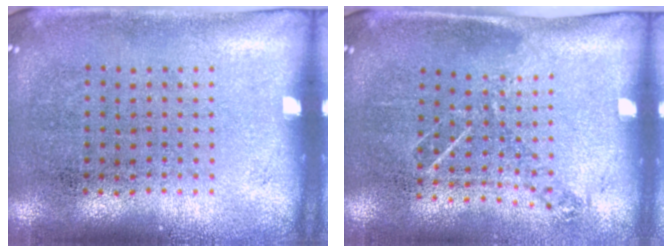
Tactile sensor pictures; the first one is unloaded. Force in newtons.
{"total": 0.9, "press": 0.8, "slide": 0.5}